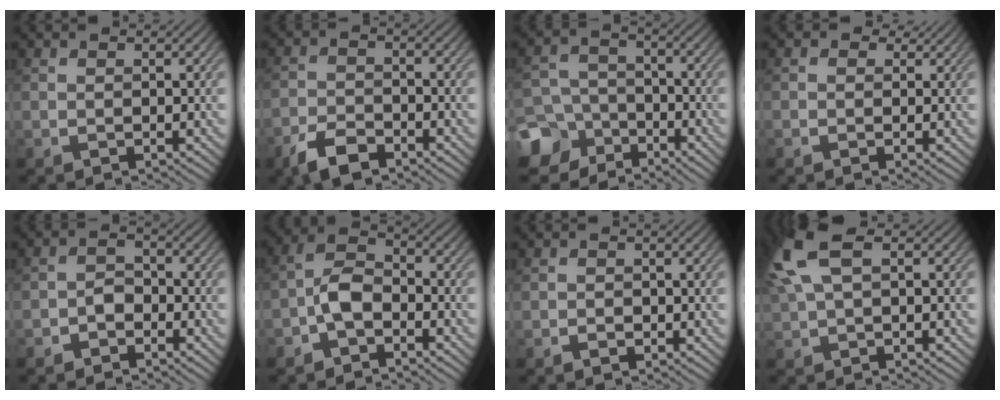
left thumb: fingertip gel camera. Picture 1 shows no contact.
{"total": 5.2, "force": [-3.7, 2.2, 2.8], "torque": [-0.055, -0.004, -0.079]}
{"total": 9.2, "force": [-6.0, 6.4, 2.6], "torque": [-0.064, -0.019, -0.124]}
{"total": 2.0, "force": [0.5, 1.8, 0.9], "torque": [-0.012, 0.002, 0.002]}
{"total": 2.4, "force": [-1.5, 1.6, 1.1], "torque": [-0.018, 0.009, -0.033]}
{"total": 4.8, "force": [-2.4, 2.6, 3.2], "torque": [-0.061, 0.014, -0.059]}
{"total": 1.0, "force": [-0.5, 0.7, 0.5], "torque": [-0.007, -0.003, -0.009]}
{"total": 7.1, "force": [2.5, 3.3, 5.8], "torque": [-0.147, 0.018, 0.046]}